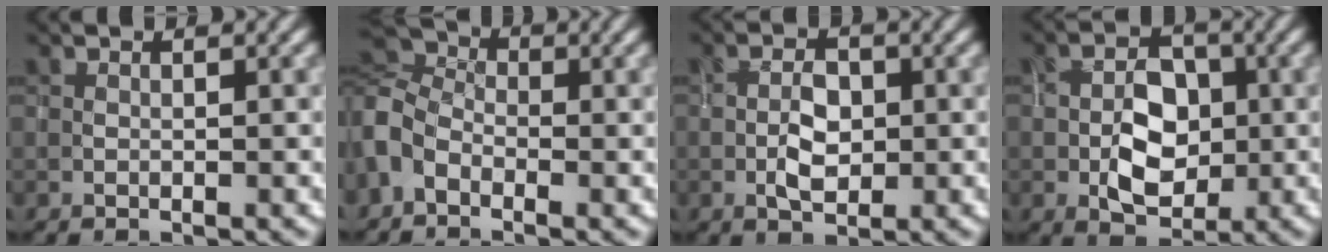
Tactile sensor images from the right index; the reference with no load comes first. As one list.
[{"total": 4.3, "force": [-1.0, 3.1, 2.8], "torque": [-0.063, 0.008, -0.042]}, {"total": 3.2, "force": [-0.5, 1.9, 2.5], "torque": [-0.044, 0.002, -0.011]}, {"total": 5.7, "force": [-0.7, 3.8, 4.2], "torque": [-0.071, -0.003, -0.014]}]